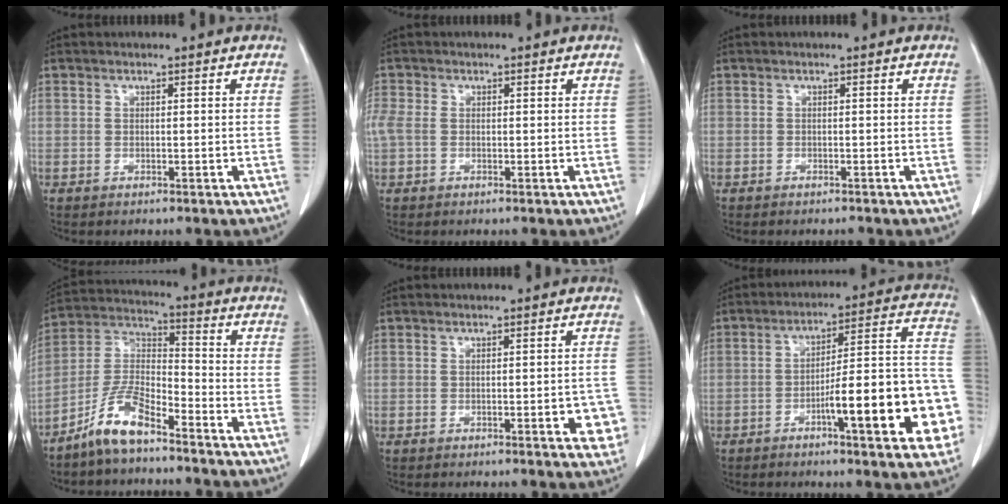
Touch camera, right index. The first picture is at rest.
{"total": 3.1, "force": [0.0, 2.3, 2.1], "torque": [-0.082, 0.020, 0.004]}
{"total": 0.9, "force": [-0.9, 0.2, 0.1], "torque": [-0.003, -0.001, -0.014]}
{"total": 9.0, "force": [-6.8, 2.5, 5.4], "torque": [-0.119, 0.010, -0.136]}
{"total": 4.5, "force": [-1.6, 1.3, 4.0], "torque": [-0.030, 0.003, -0.018]}
{"total": 17.6, "force": [-6.2, 2.6, 16.3], "torque": [-0.163, 0.035, -0.080]}